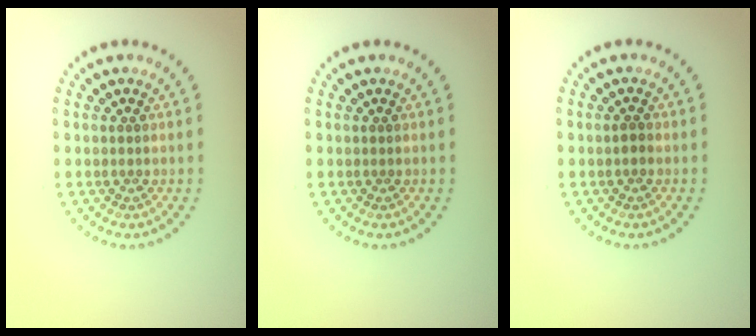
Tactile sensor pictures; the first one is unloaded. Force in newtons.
{"total": 0.0}
{"total": 0.9, "press": 0.9, "slide": 0.1}